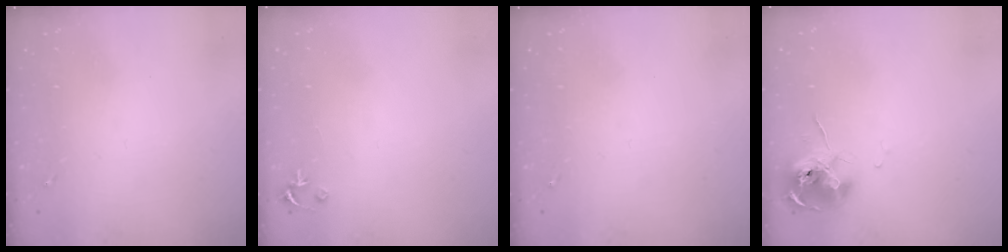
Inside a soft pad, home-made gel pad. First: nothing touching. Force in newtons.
{"total": 2.5, "press": 2.5, "slide": 0.2}
{"total": 0.0}
{"total": 10.4, "press": 10.3, "slide": 0.7}